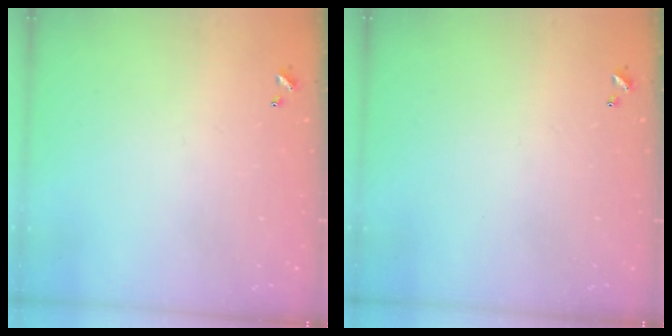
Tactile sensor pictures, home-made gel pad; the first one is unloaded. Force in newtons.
{"total": 0.0}